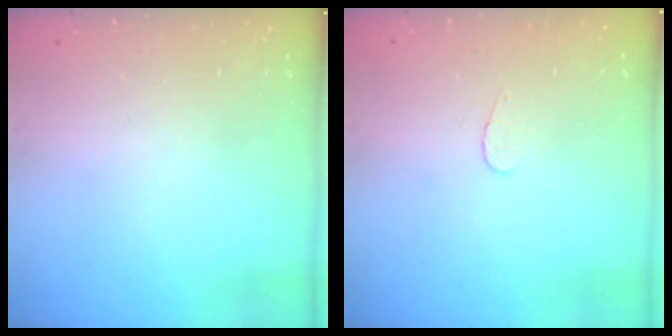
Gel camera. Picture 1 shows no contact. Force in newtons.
{"total": 2.8, "press": 2.8, "slide": 0.3}